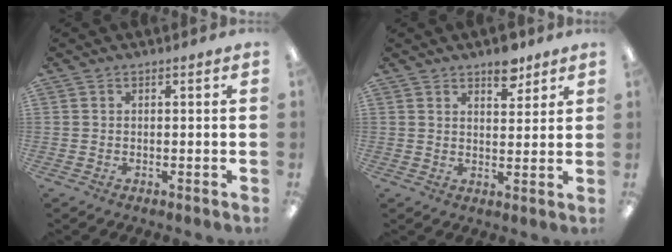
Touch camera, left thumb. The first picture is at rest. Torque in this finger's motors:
{"motor_torque": [0.90, 0.31, 0.53, -0.69, 0.00]}